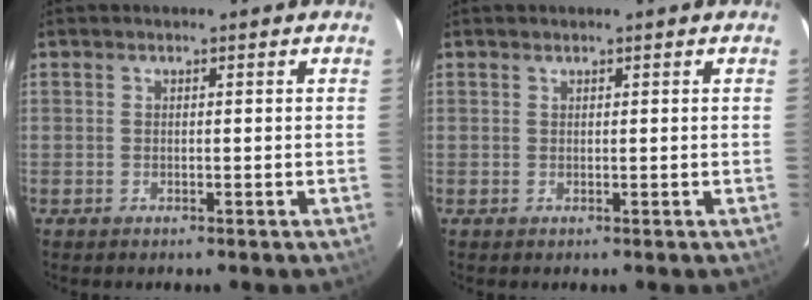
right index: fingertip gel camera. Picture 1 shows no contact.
{"total": 0.0}